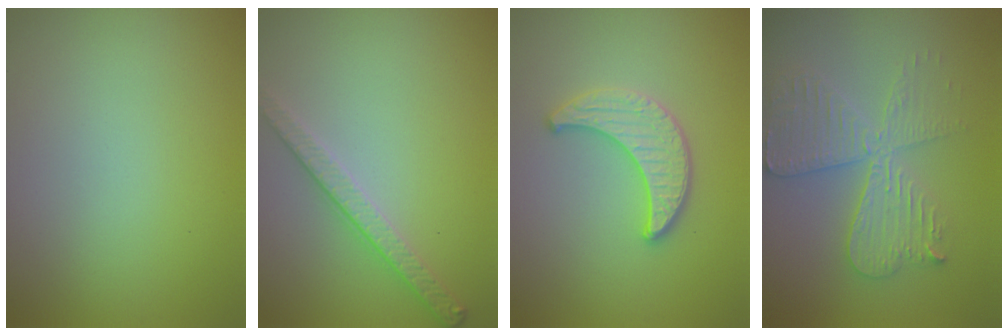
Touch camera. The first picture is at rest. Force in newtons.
{"total": 2.8, "press": 2.5, "slide": 1.2}
{"total": 3.2, "press": 3.1, "slide": 0.4}
{"total": 5.7, "press": 5.7, "slide": 0.8}